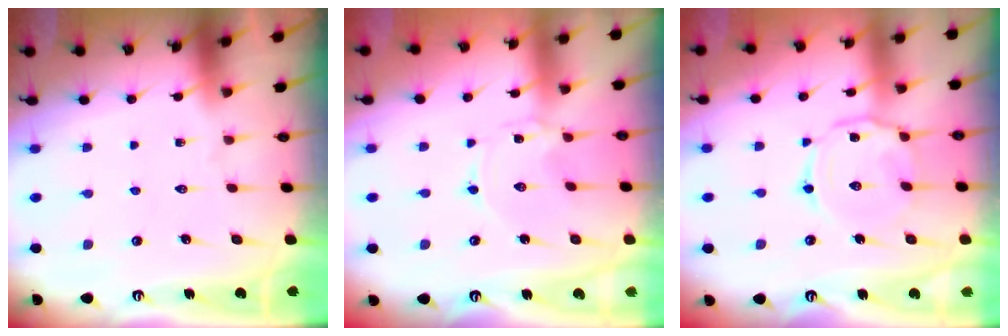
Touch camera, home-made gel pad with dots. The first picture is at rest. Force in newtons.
{"total": 0.0}
{"total": 6.9, "press": 6.8, "slide": 0.6}